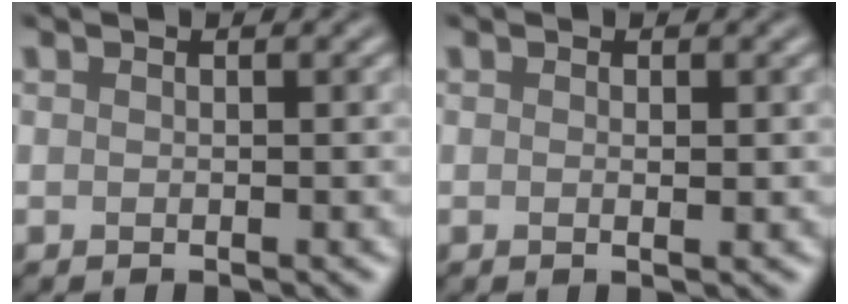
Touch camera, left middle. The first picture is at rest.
{"total": 0.6, "force": [0.0, 0.1, 0.6], "torque": [-0.011, 0.002, 0.003]}